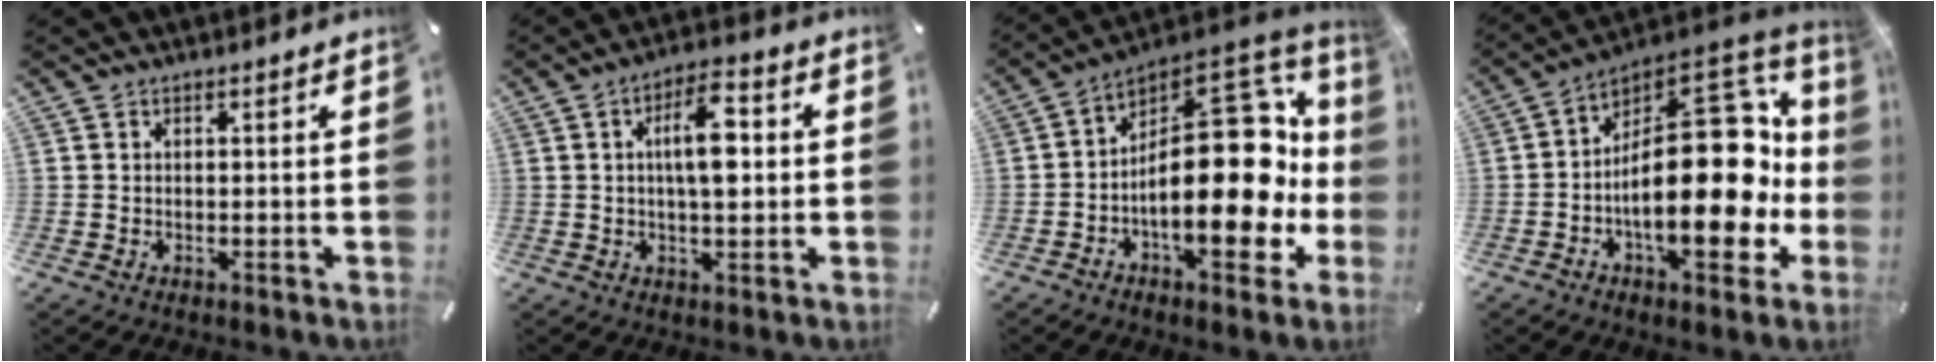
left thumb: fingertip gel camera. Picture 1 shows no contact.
{"total": 10.1, "force": [1.3, 4.3, 9.1], "torque": [-0.145, 0.001, 0.016]}
{"total": 27.9, "force": [-1.5, 13.9, 24.1], "torque": [-0.375, -0.019, -0.017]}
{"total": 29.8, "force": [-2.0, 14.7, 25.8], "torque": [-0.406, -0.028, -0.025]}